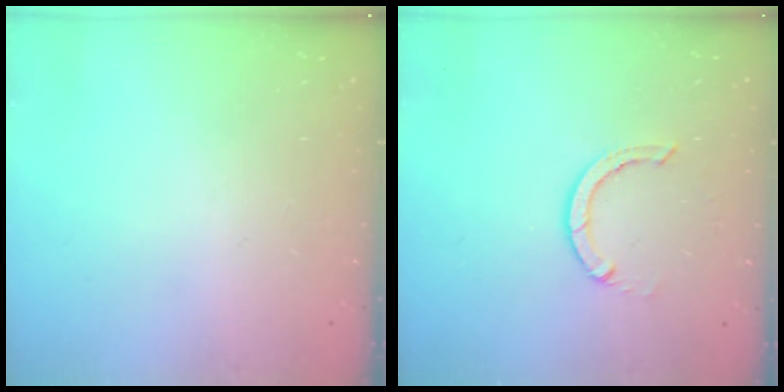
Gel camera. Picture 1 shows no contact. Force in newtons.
{"total": 3.7, "press": 3.7, "slide": 0.3}